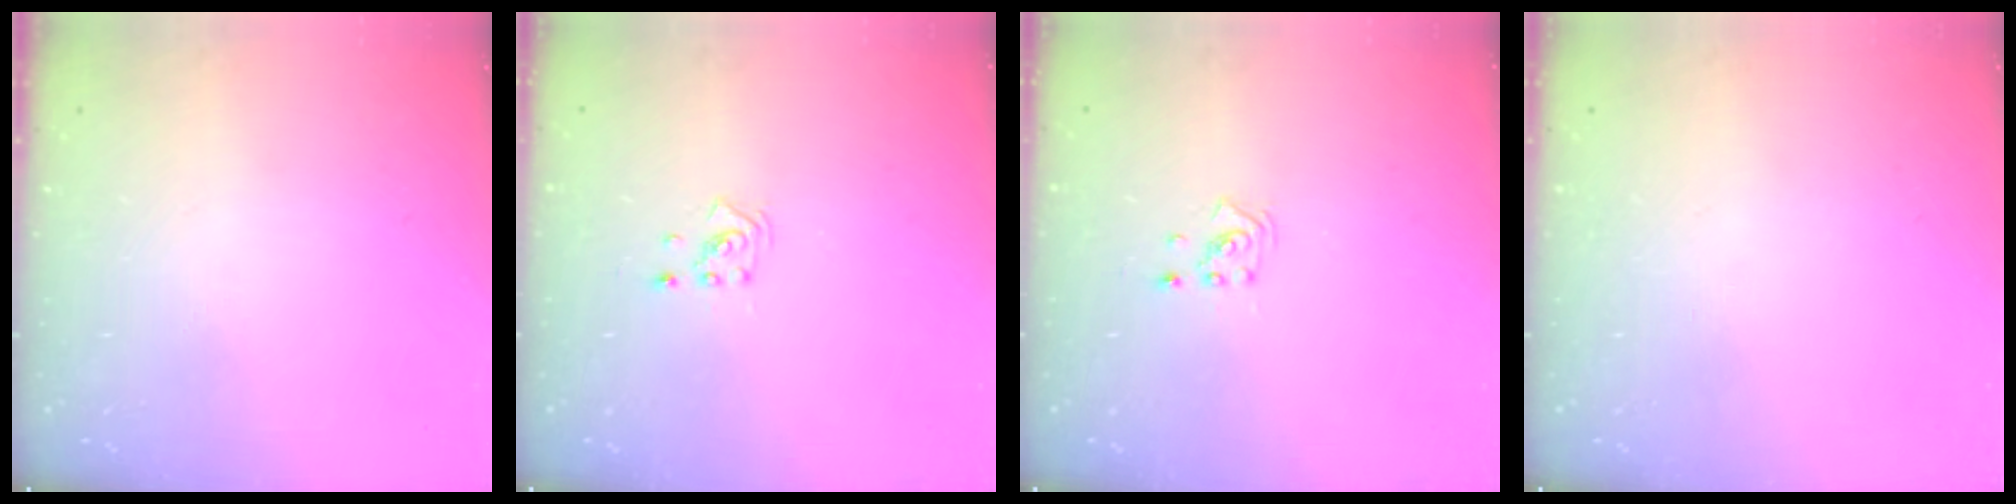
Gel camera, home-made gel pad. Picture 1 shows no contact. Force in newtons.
{"total": 1.9, "press": 1.9, "slide": 0.1}
{"total": 1.9, "press": 1.9, "slide": 0.1}
{"total": 0.0}